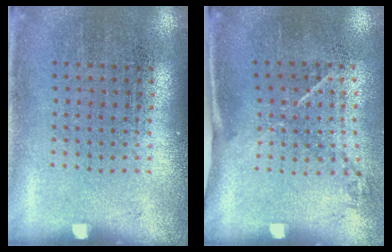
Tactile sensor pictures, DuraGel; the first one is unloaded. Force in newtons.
{"total": 1.5, "press": 0.9, "slide": 1.1}